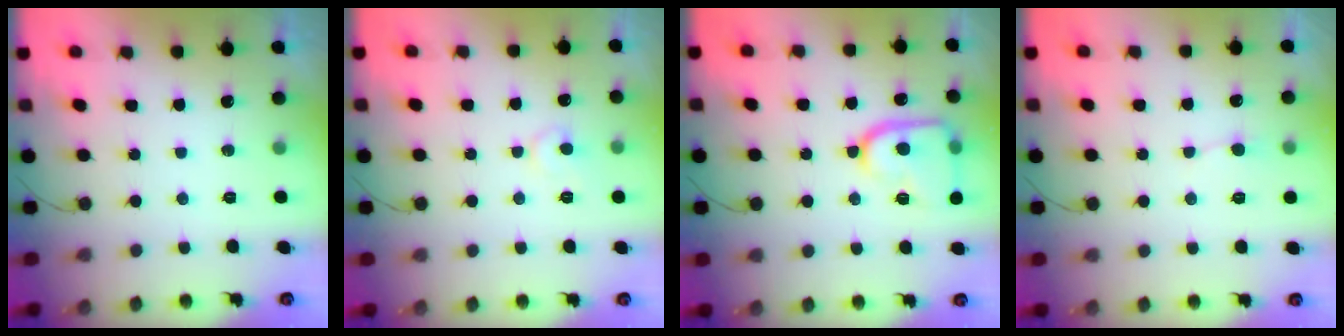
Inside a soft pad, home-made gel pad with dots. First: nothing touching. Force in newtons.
{"total": 5.6, "press": 5.6, "slide": 0.5}
{"total": 15.8, "press": 15.7, "slide": 1.3}
{"total": 3.0, "press": 3.0, "slide": 0.4}